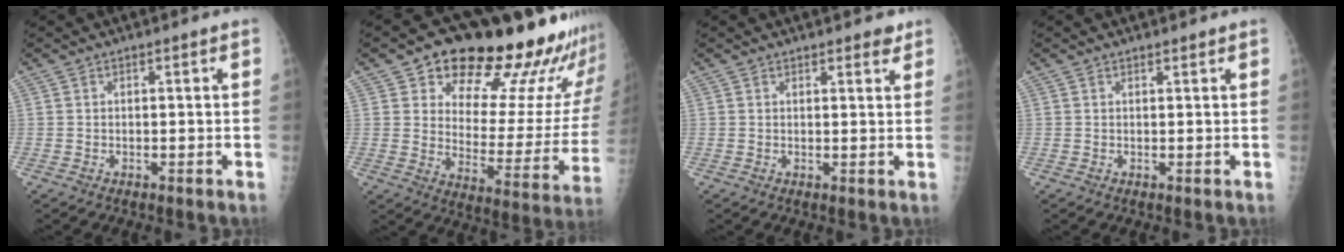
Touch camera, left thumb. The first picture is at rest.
{"total": 25.9, "force": [19.8, 8.9, 14.2], "torque": [-0.155, -0.111, 0.265]}
{"total": 2.3, "force": [1.8, 1.0, 0.9], "torque": [0.004, -0.010, 0.018]}
{"total": 0.7, "force": [0.6, 0.3, 0.1], "torque": [-0.004, -0.005, 0.010]}